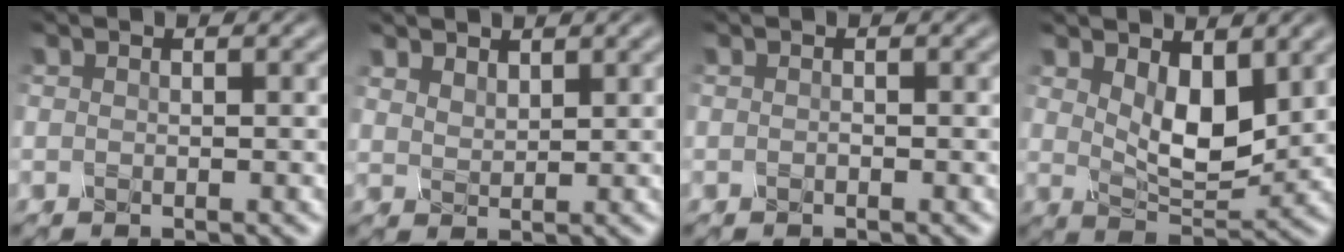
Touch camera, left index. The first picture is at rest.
{"total": 1.4, "force": [1.4, 0.1, -0.1], "torque": [-0.004, 0.004, 0.044]}
{"total": 0.8, "force": [-0.6, -0.3, -0.3], "torque": [-0.002, -0.001, -0.003]}
{"total": 4.7, "force": [1.5, 2.2, 3.9], "torque": [-0.078, -0.009, 0.044]}